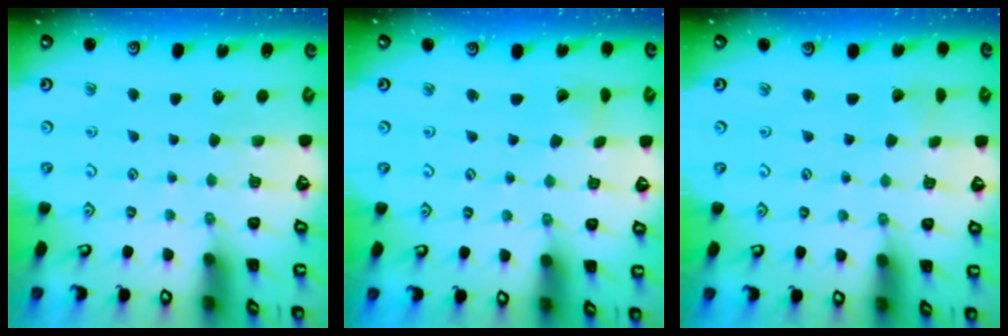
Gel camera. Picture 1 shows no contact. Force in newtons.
{"total": 1.7, "press": 1.7, "slide": 0.1}
{"total": 1.7, "press": 1.7, "slide": 0.1}